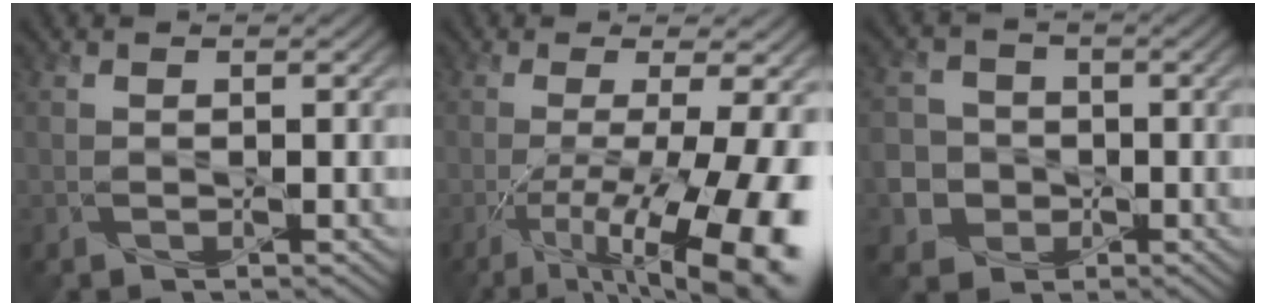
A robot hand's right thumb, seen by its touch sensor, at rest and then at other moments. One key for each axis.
{"total": 15.0, "fx": -4.8, "fy": 4.2, "fz": 13.5, "tx": -0.195, "ty": -0.026, "tz": -0.063}
{"total": 5.2, "fx": -1.7, "fy": 4.9, "fz": 0.5, "tx": -0.023, "ty": 0.000, "tz": -0.056}